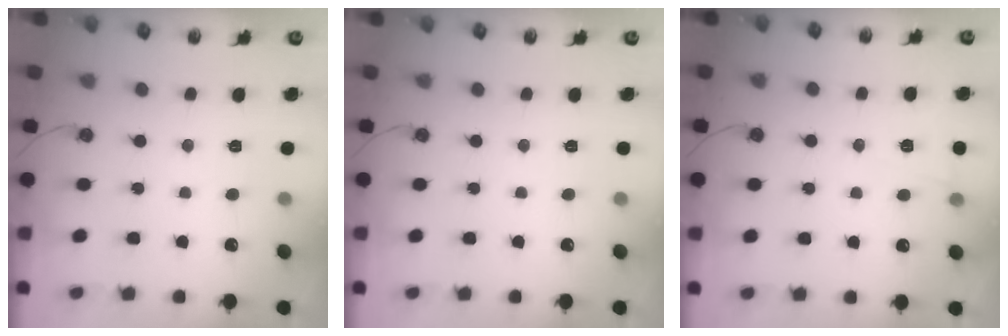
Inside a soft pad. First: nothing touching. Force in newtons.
{"total": 0.0}
{"total": 5.6, "press": 3.6, "slide": 4.4}